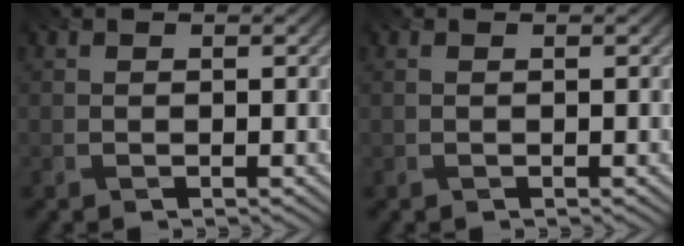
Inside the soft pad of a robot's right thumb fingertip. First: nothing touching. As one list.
[{"total": 0.0}]